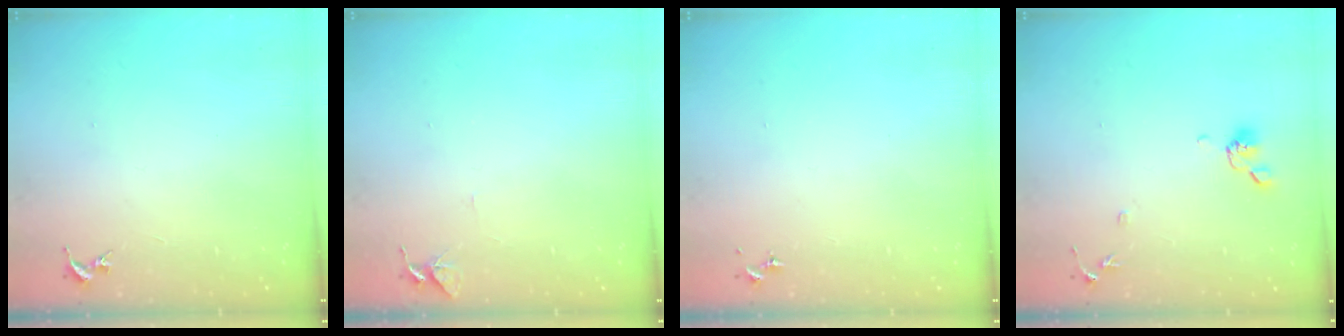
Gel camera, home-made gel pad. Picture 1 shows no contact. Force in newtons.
{"total": 5.2, "press": 5.1, "slide": 0.4}
{"total": 0.0}
{"total": 8.3, "press": 8.2, "slide": 1.6}